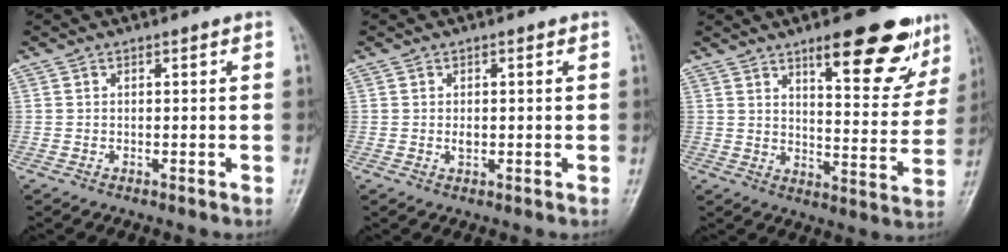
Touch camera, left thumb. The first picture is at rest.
{"total": 1.5, "force": [0.1, 1.0, 1.2], "torque": [-0.014, -0.001, 0.001]}
{"total": 17.0, "force": [10.5, 5.4, 12.1], "torque": [-0.112, -0.058, 0.147]}